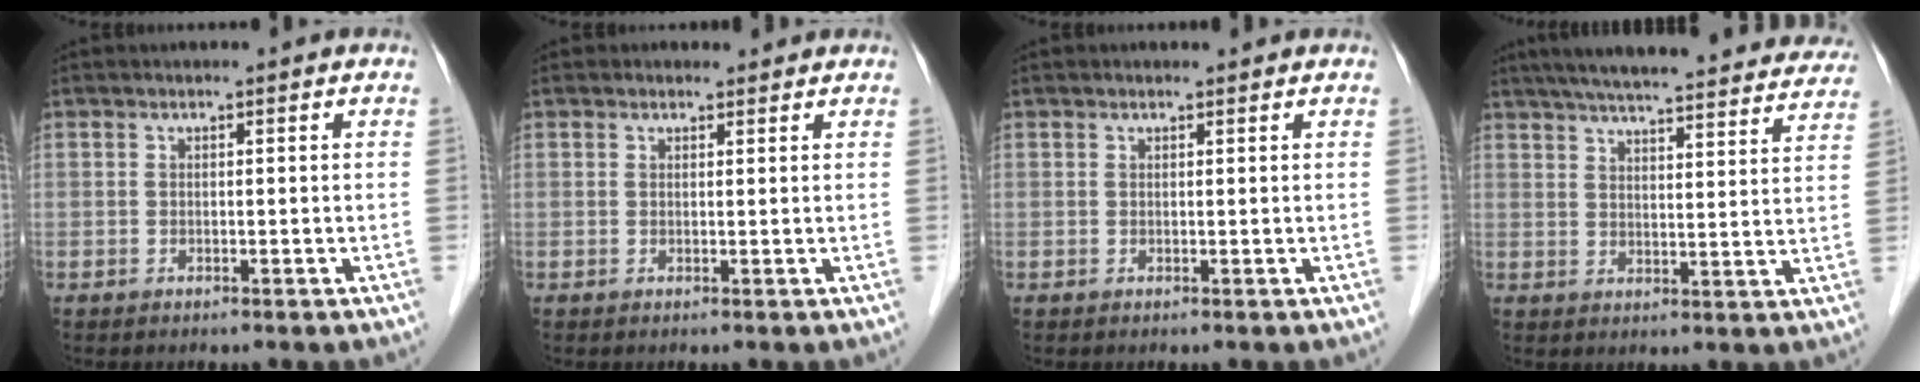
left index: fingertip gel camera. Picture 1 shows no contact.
{"total": 1.1, "force": [0.9, 0.6, -0.1], "torque": [-0.003, 0.001, 0.009]}
{"total": 0.9, "force": [0.9, 0.2, 0.3], "torque": [-0.010, 0.007, 0.013]}
{"total": 30.0, "force": [26.8, 4.6, 12.5], "torque": [-0.201, -0.014, 0.332]}